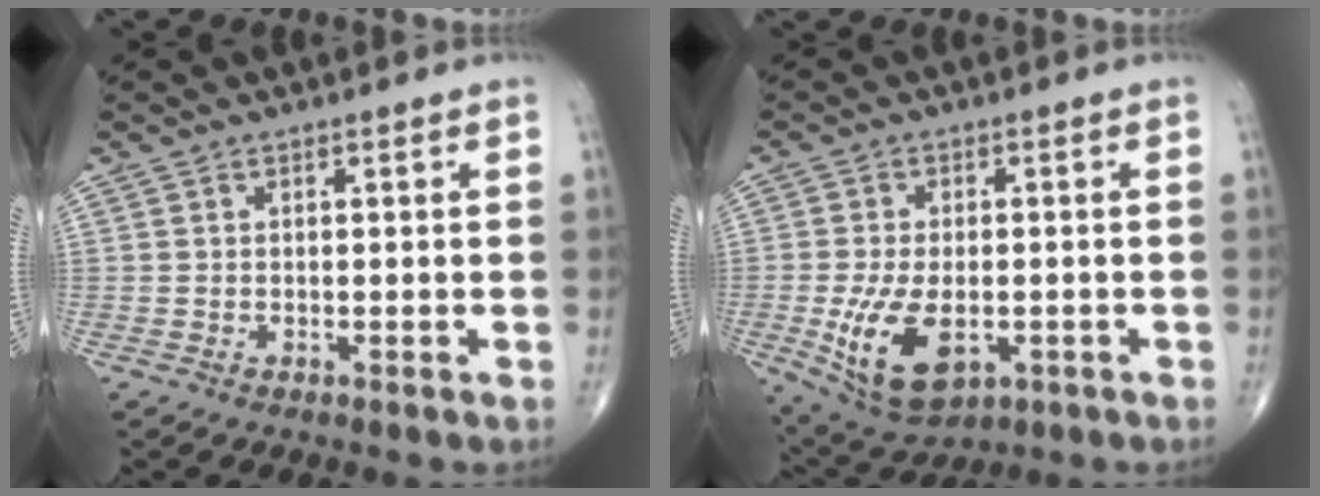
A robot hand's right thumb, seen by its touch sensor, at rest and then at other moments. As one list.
[{"total": 12.2, "force": [-3.1, 6.7, 9.7], "torque": [-0.173, -0.004, -0.038]}]